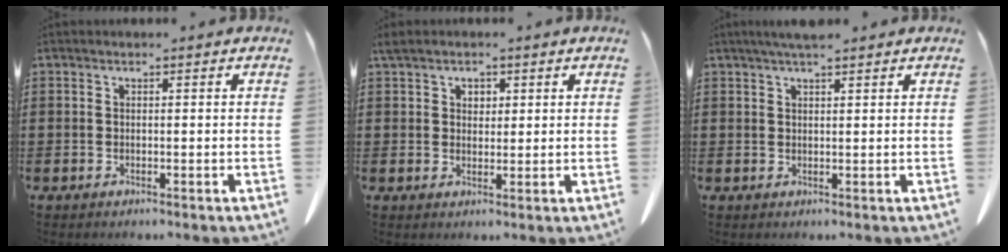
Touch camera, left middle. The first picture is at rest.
{"total": 2.6, "force": [1.7, 1.7, 0.9], "torque": [-0.018, 0.005, 0.030]}
{"total": 2.7, "force": [2.1, 0.3, 1.7], "torque": [-0.037, 0.002, 0.040]}